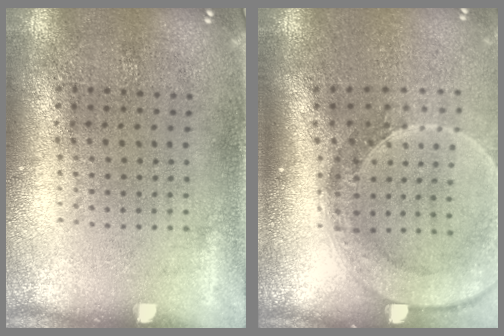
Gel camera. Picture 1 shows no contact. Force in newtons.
{"total": 2.5, "press": 1.9, "slide": 1.6}